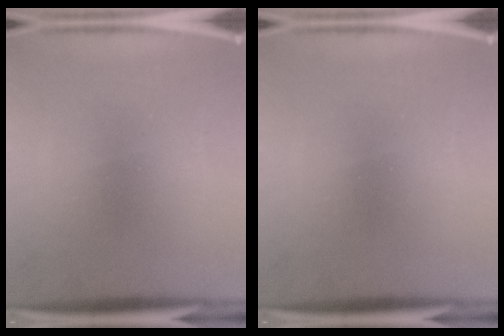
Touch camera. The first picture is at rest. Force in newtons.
{"total": 0.0}